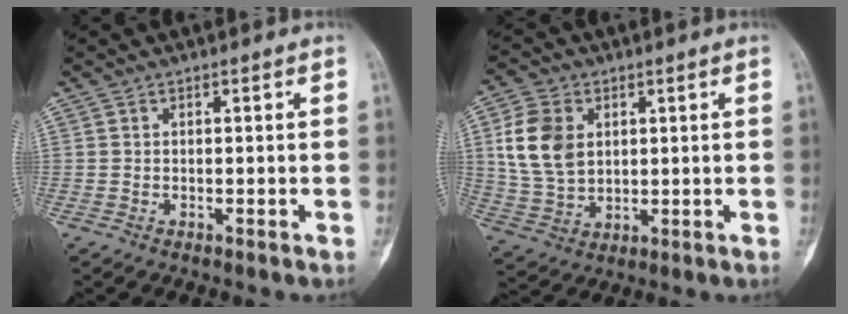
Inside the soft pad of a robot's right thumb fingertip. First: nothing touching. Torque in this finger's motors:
{"motor_torque": [0.06, 2.05, 0.94, 0.23, 0.10]}